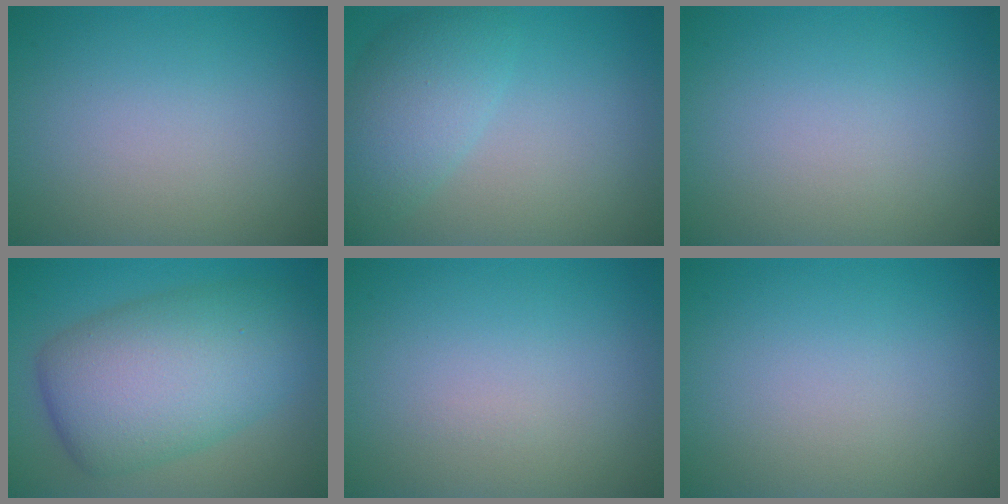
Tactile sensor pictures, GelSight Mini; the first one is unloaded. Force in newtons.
{"total": 4.6, "press": 4.6, "slide": 0.3}
{"total": 0.0}
{"total": 9.9, "press": 9.9, "slide": 0.1}
{"total": 0.0}
{"total": 0.0}